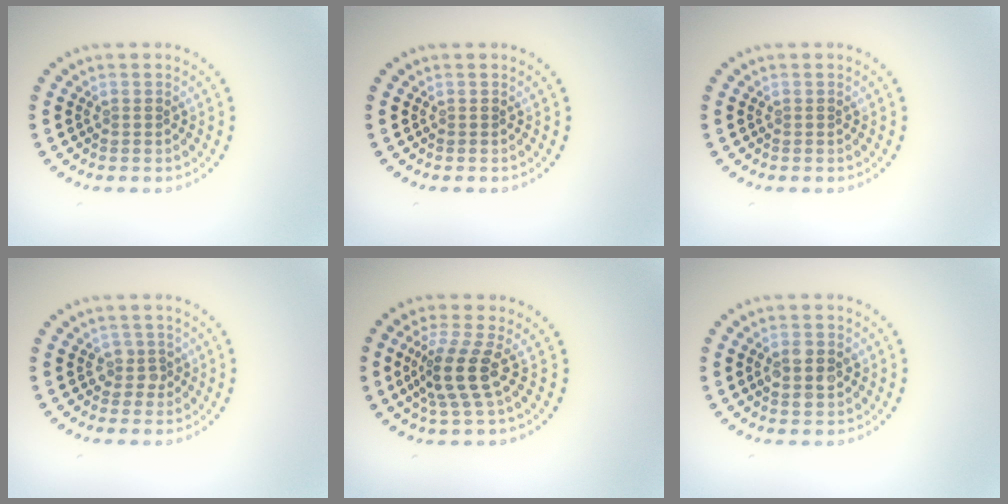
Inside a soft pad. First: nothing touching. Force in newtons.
{"total": 0.0}
{"total": 0.0}
{"total": 1.3, "press": 1.1, "slide": 0.7}
{"total": 3.7, "press": 2.8, "slide": 2.4}
{"total": 2.8, "press": 2.8, "slide": 0.2}